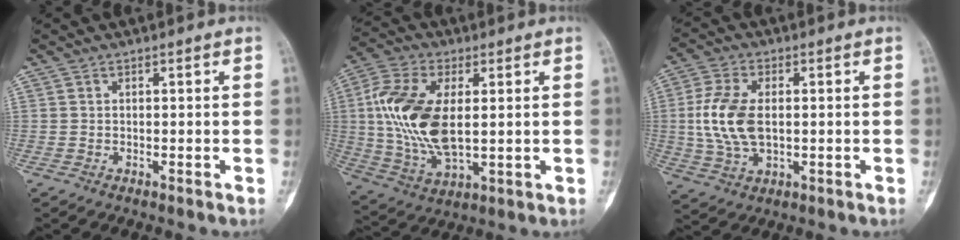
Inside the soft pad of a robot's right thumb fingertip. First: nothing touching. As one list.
[{"total": 17.3, "force": [2.1, 9.0, 14.7], "torque": [-0.306, -0.007, 0.042]}, {"total": 11.0, "force": [0.3, 6.4, 9.0], "torque": [-0.191, 0.003, 0.010]}]